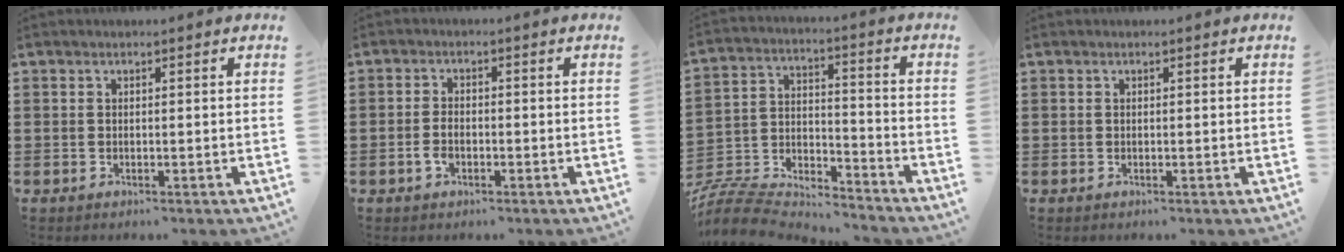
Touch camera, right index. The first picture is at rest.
{"total": 2.5, "force": [-1.1, 1.2, 1.9], "torque": [-0.045, -0.004, -0.022]}
{"total": 7.6, "force": [-7.4, 1.6, 1.1], "torque": [-0.035, 0.001, -0.150]}
{"total": 0.0}